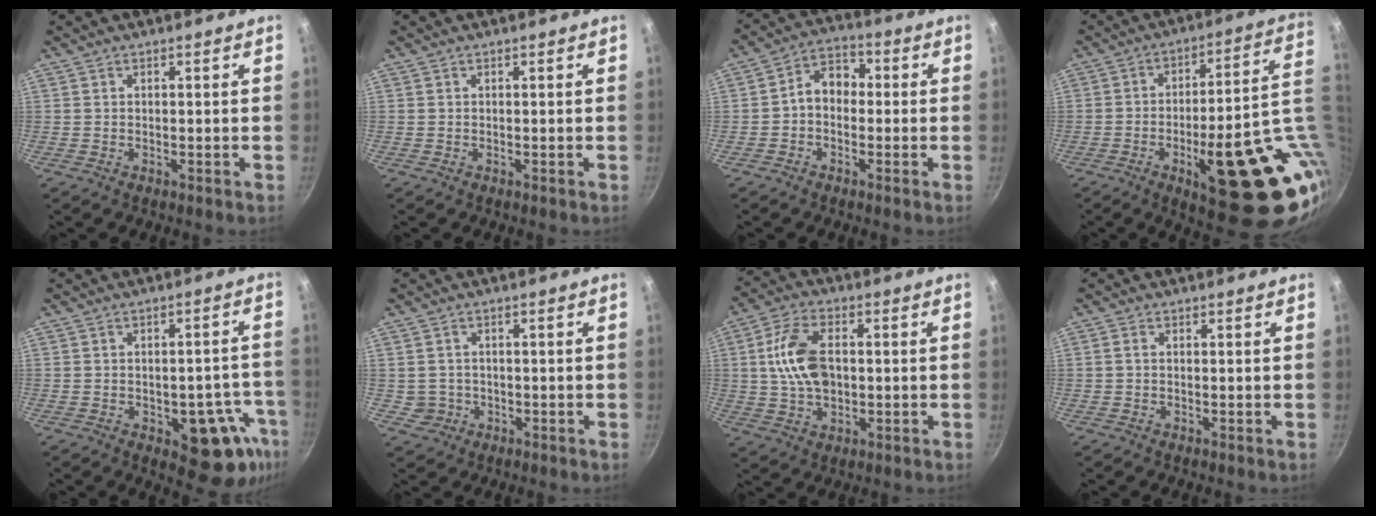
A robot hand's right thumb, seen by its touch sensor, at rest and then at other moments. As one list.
[{"total": 0.0}, {"total": 6.7, "force": [-0.6, 5.1, 4.3], "torque": [-0.042, 0.028, -0.029]}, {"total": 26.3, "force": [-3.5, 9.6, 24.3], "torque": [-0.276, -0.001, -0.027]}, {"total": 13.1, "force": [-5.0, 6.9, 9.9], "torque": [-0.049, 0.021, -0.059]}, {"total": 3.0, "force": [-0.5, 2.9, 0.3], "torque": [0.007, 0.010, 0.003]}, {"total": 11.4, "force": [1.0, 7.0, 9.0], "torque": [-0.160, 0.016, 0.013]}, {"total": 0.9, "force": [0.0, 0.6, 0.7], "torque": [-0.013, 0.004, -0.001]}]